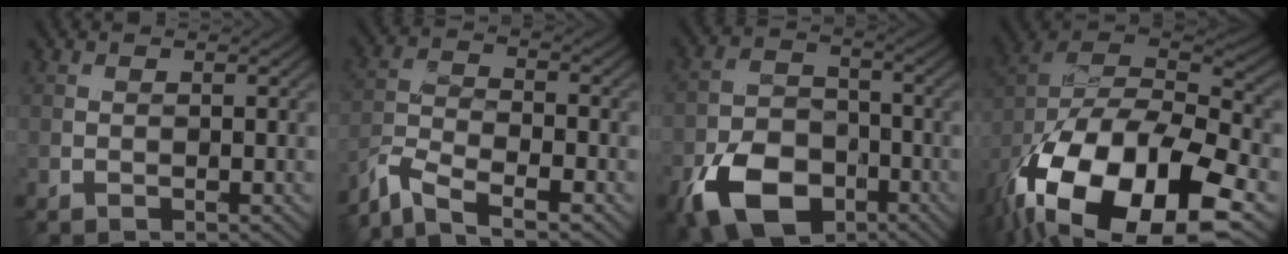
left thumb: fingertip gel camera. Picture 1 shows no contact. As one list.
[{"total": 6.2, "force": [-5.0, 1.7, 3.1], "torque": [-0.074, -0.010, -0.113]}, {"total": 11.2, "force": [-5.9, 7.1, 6.4], "torque": [-0.146, -0.018, -0.116]}, {"total": 20.3, "force": [-11.0, 9.7, 14.0], "torque": [-0.293, -0.036, -0.162]}]